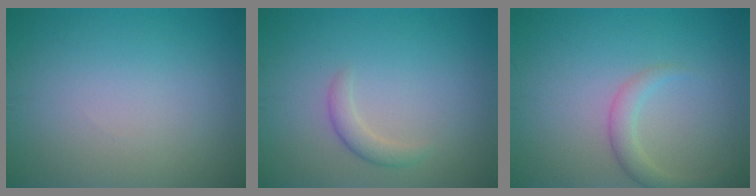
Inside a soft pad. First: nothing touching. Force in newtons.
{"total": 1.6, "press": 1.6, "slide": 0.1}
{"total": 2.0, "press": 2.0, "slide": 0.0}